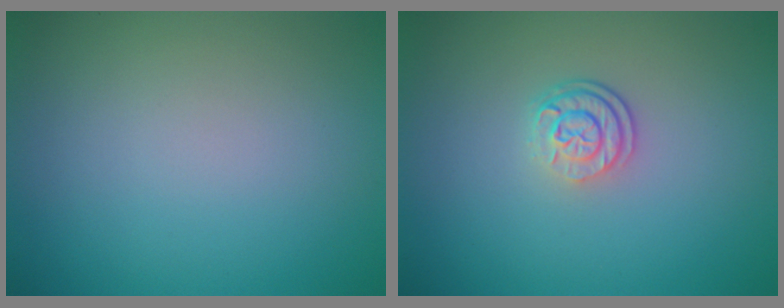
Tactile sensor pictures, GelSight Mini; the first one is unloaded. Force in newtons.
{"total": 2.7, "press": 2.0, "slide": 1.8}